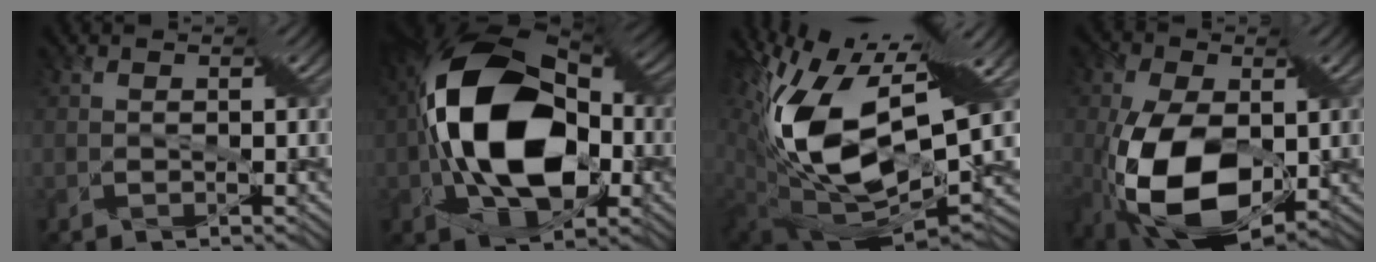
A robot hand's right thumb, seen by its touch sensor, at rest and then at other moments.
{"total": 17.8, "force": [-0.5, 10.8, 14.1], "torque": [-0.296, -0.001, -0.015]}
{"total": 15.3, "force": [3.5, 7.1, 13.1], "torque": [-0.284, -0.010, 0.068]}
{"total": 14.8, "force": [-3.0, 8.4, 11.8], "torque": [-0.239, -0.033, -0.049]}